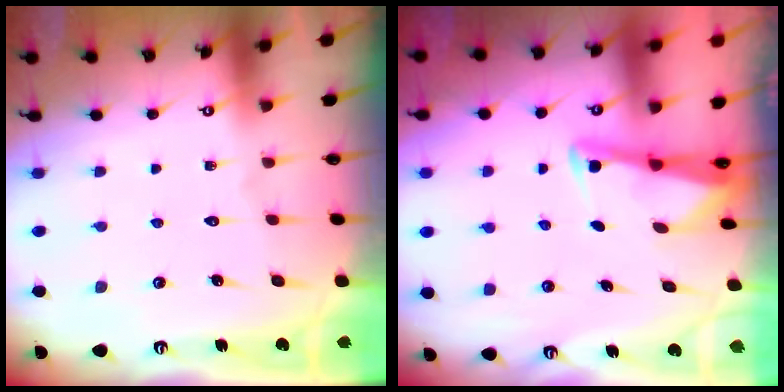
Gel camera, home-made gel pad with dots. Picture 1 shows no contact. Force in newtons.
{"total": 2.7, "press": 2.7, "slide": 0.2}